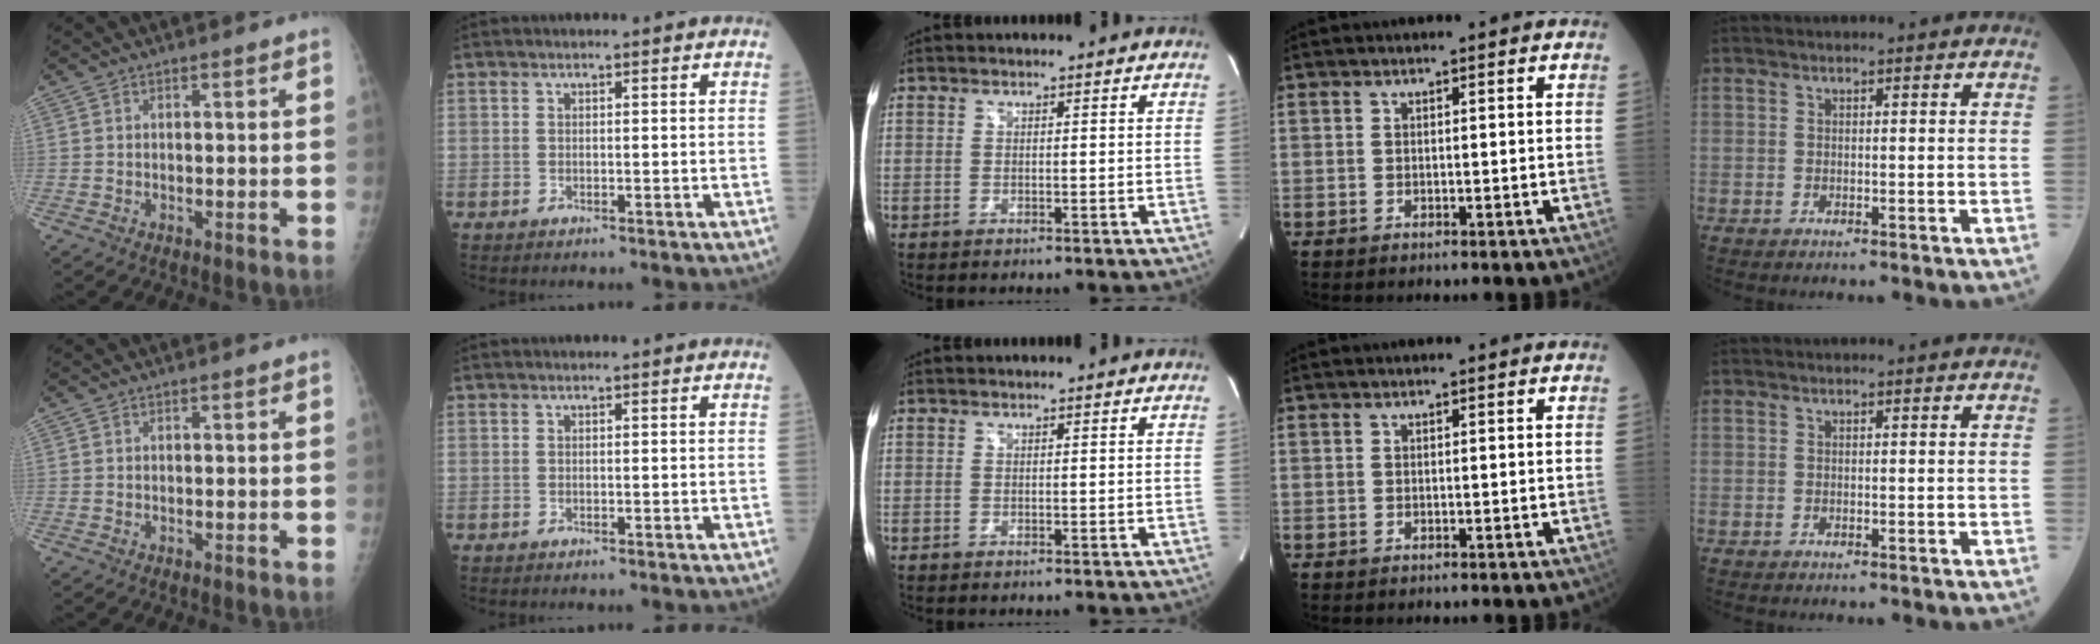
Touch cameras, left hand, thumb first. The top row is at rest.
{}